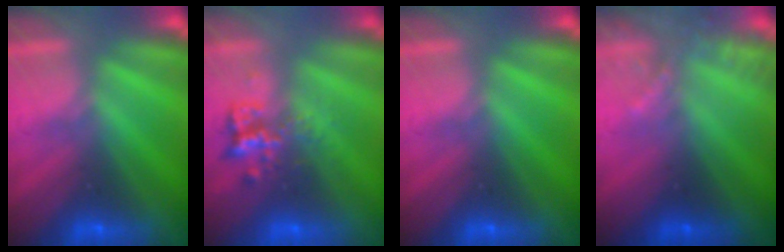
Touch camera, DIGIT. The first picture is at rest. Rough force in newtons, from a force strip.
{"total": 2.3}
{"total": 0.0}
{"total": 2.1}